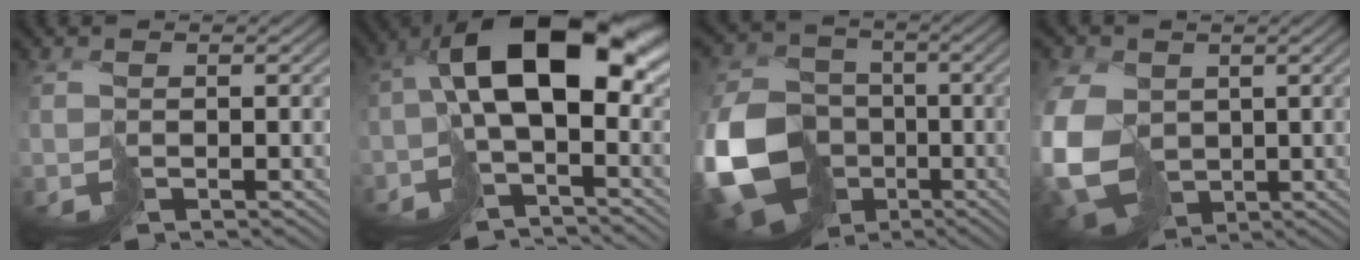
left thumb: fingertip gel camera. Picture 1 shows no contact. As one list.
[{"total": 13.9, "force": [-1.0, 6.8, 12.0], "torque": [-0.202, 0.015, -0.021]}, {"total": 17.3, "force": [-5.5, 13.8, 8.9], "torque": [-0.246, -0.054, -0.092]}, {"total": 13.1, "force": [-0.9, 10.3, 8.0], "torque": [-0.211, -0.039, -0.005]}]